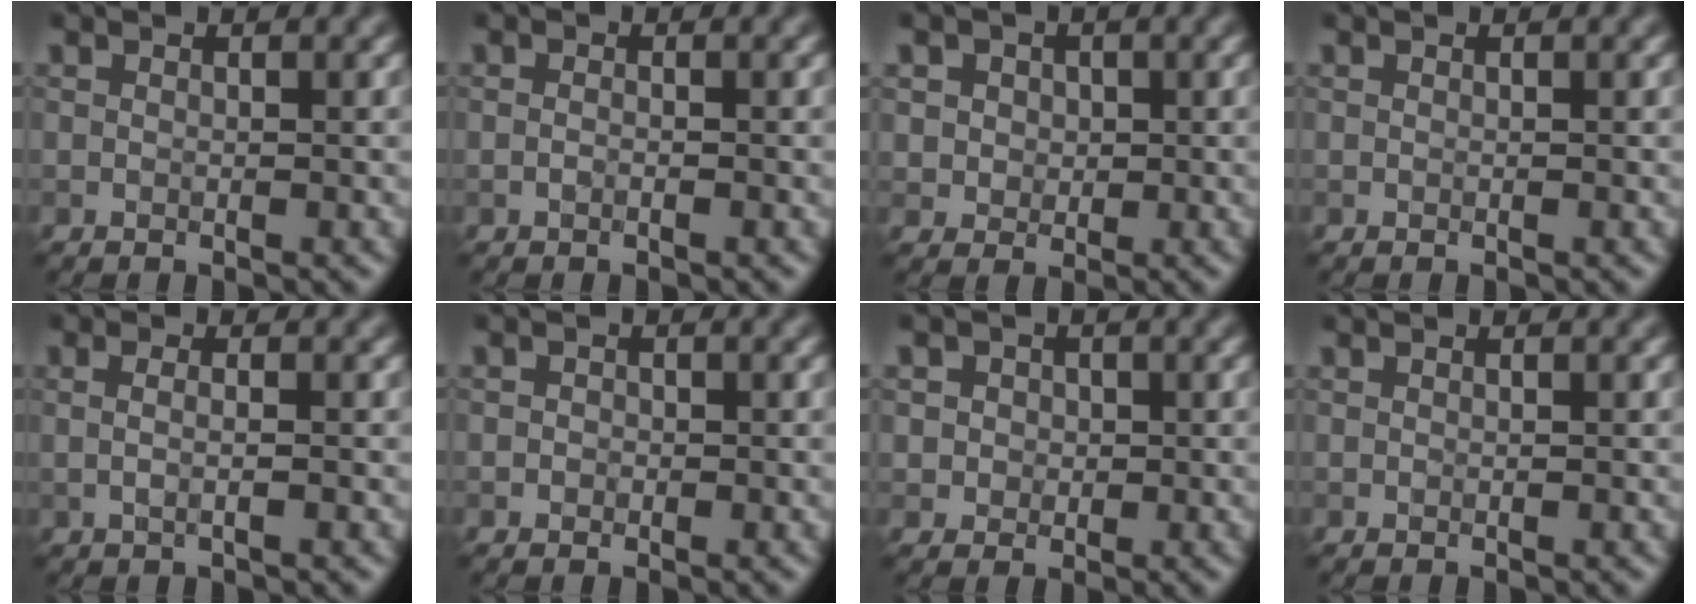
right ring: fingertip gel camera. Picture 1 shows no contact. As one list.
[{"total": 0.6, "force": [-0.3, 0.3, 0.4], "torque": [-0.011, 0.000, -0.007]}, {"total": 3.3, "force": [1.2, 2.7, 1.5], "torque": [-0.024, 0.009, 0.016]}, {"total": 0.0}, {"total": 1.5, "force": [0.1, 0.5, 1.4], "torque": [-0.025, -0.007, -0.005]}, {"total": 0.7, "force": [-0.2, 0.6, 0.2], "torque": [0.001, -0.003, -0.005]}, {"total": 2.7, "force": [0.8, 2.3, 1.0], "torque": [-0.009, 0.006, 0.006]}, {"total": 0.0}]